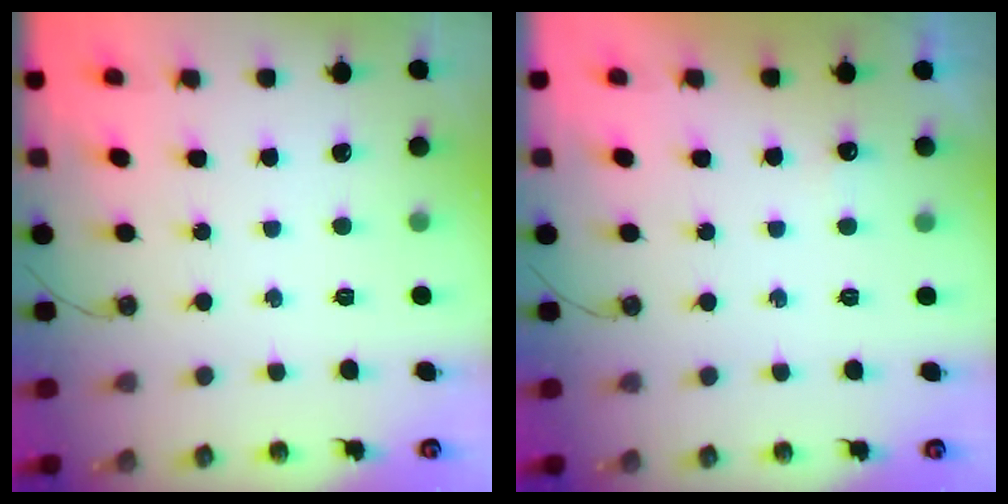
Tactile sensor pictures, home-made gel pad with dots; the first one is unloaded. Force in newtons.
{"total": 2.8, "press": 2.7, "slide": 0.4}